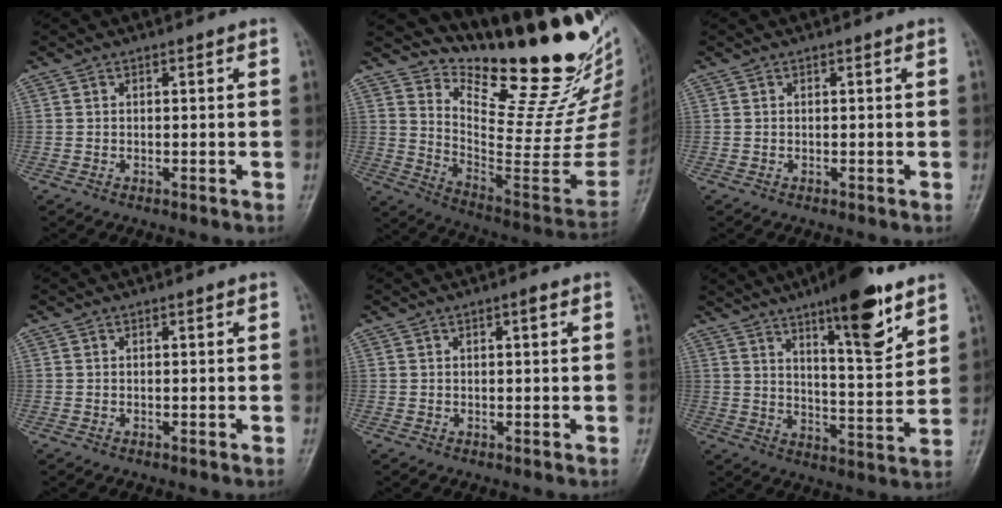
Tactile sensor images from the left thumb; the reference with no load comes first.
{"total": 25.4, "force": [21.7, 6.2, 11.7], "torque": [-0.134, -0.184, 0.312]}
{"total": 0.0}
{"total": 0.0}
{"total": 1.2, "force": [0.5, 0.3, 1.0], "torque": [-0.016, 0.002, 0.006]}
{"total": 15.3, "force": [9.5, 3.9, 11.3], "torque": [-0.145, -0.057, 0.146]}